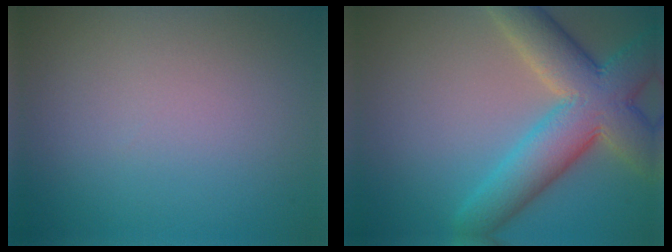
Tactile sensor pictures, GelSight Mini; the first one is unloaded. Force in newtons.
{"total": 8.7, "press": 8.7, "slide": 0.5}